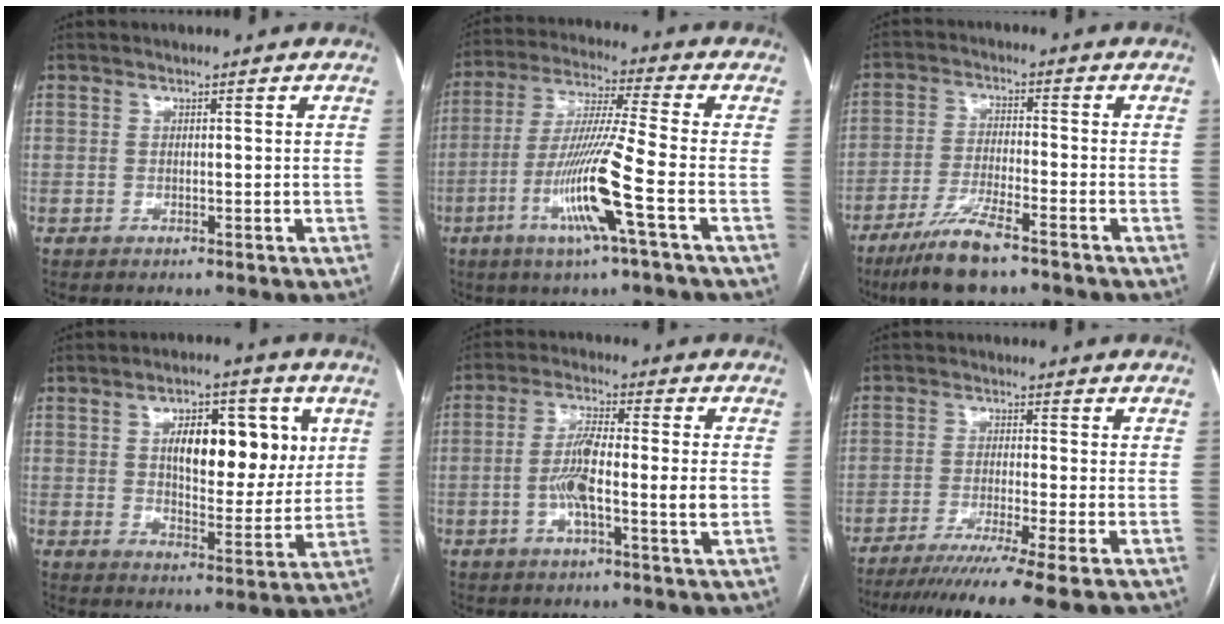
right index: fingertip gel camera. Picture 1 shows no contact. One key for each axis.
{"total": 13.2, "fx": -4.9, "fy": -1.1, "fz": 12.3, "tx": -0.246, "ty": -0.015, "tz": -0.099}
{"total": 9.3, "fx": -6.6, "fy": 1.2, "fz": 6.5, "tx": -0.130, "ty": -0.023, "tz": -0.121}
{"total": 13.3, "fx": 3.8, "fy": 5.7, "fz": 11.4, "tx": -0.164, "ty": 0.014, "tz": 0.062}
{"total": 9.0, "fx": -1.6, "fy": 1.0, "fz": 8.8, "tx": -0.166, "ty": 0.009, "tz": -0.033}
{"total": 12.2, "fx": -9.4, "fy": -2.0, "fz": 7.4, "tx": -0.104, "ty": -0.036, "tz": -0.145}